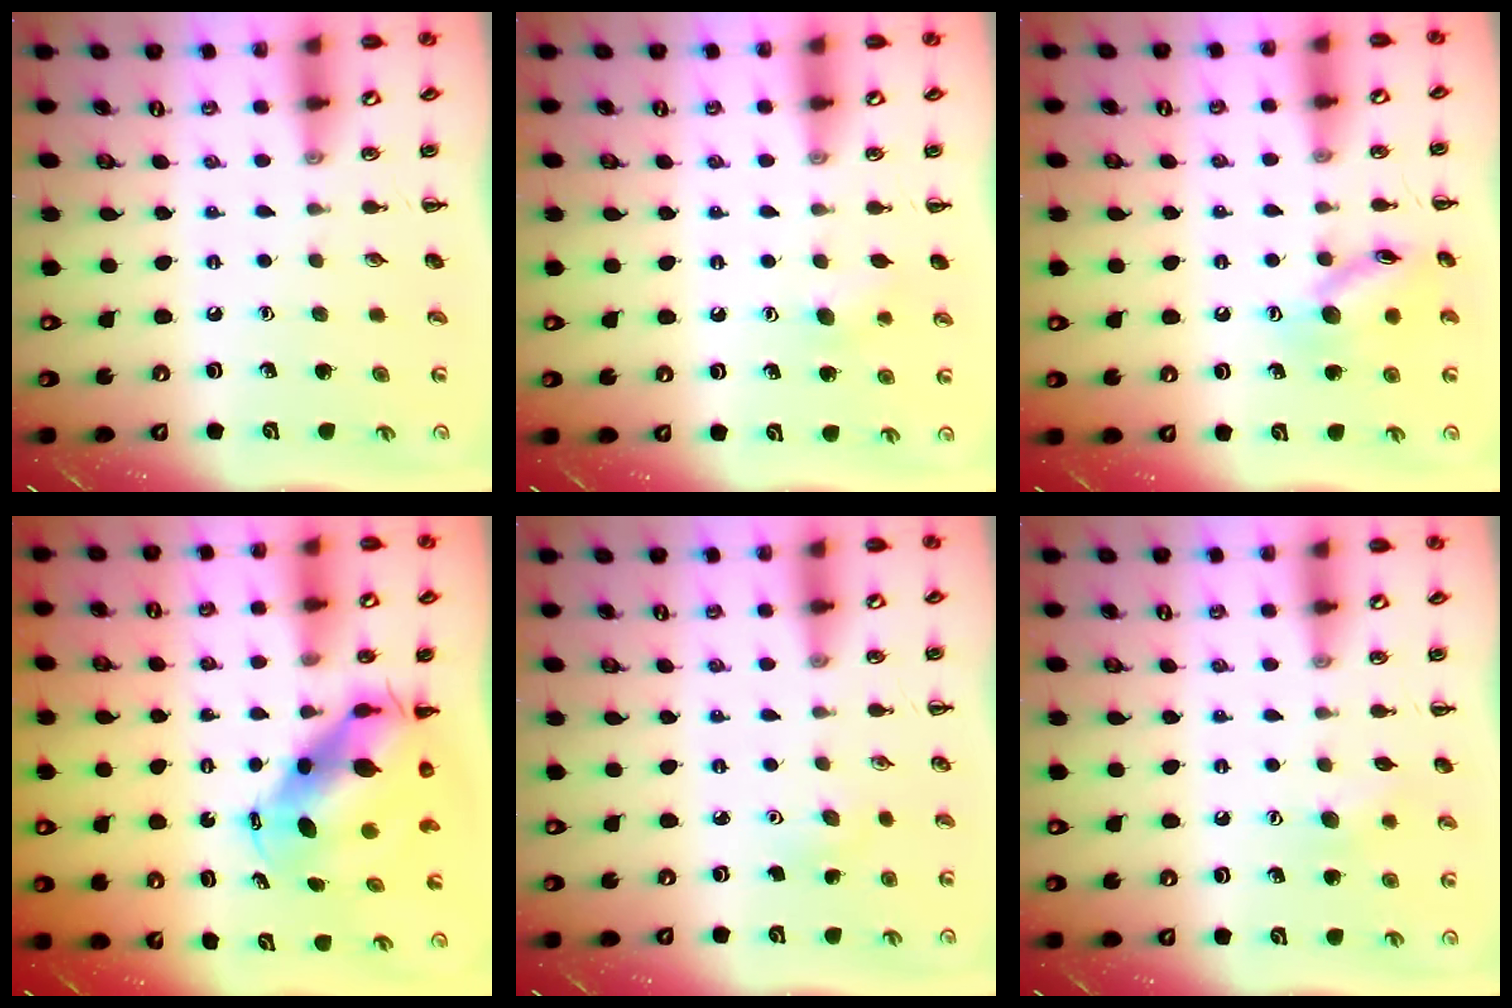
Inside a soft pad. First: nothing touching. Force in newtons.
{"total": 6.0, "press": 5.8, "slide": 1.6}
{"total": 11.7, "press": 11.7, "slide": 0.6}
{"total": 8.3, "press": 8.0, "slide": 2.1}
{"total": 2.9, "press": 2.8, "slide": 0.8}
{"total": 5.9, "press": 5.7, "slide": 1.4}